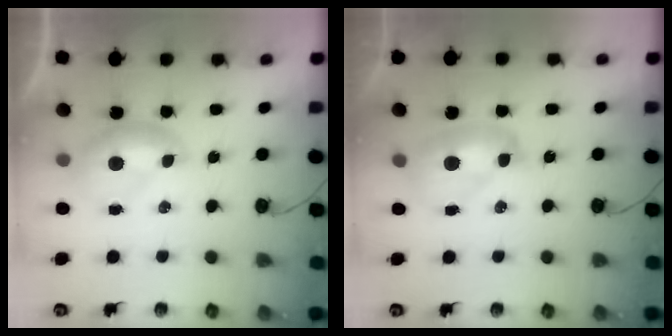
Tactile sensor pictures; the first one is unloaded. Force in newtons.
{"total": 2.6, "press": 2.6, "slide": 0.3}